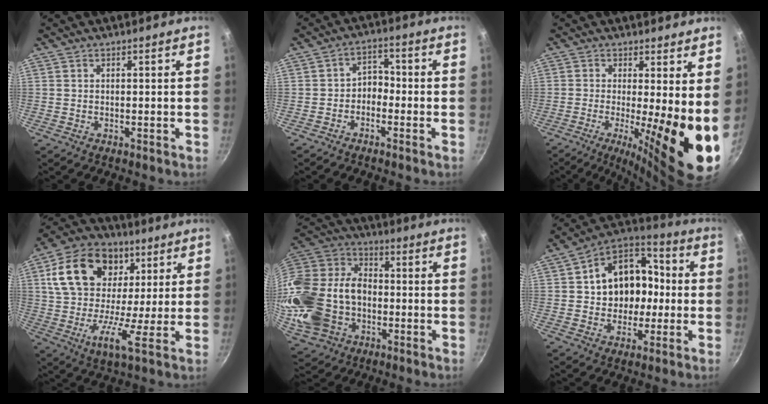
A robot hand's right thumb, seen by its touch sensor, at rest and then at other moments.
{"total": 3.9, "force": [-1.7, 2.8, 2.1], "torque": [-0.013, 0.028, -0.036]}
{"total": 13.0, "force": [-1.0, 2.6, 12.7], "torque": [-0.183, -0.026, -0.016]}
{"total": 19.7, "force": [6.8, 13.4, 12.7], "torque": [-0.210, 0.003, 0.098]}
{"total": 25.1, "force": [-4.8, 18.4, 16.3], "torque": [-0.339, 0.042, -0.077]}
{"total": 16.3, "force": [0.2, 13.1, 9.6], "torque": [-0.114, 0.045, -0.003]}